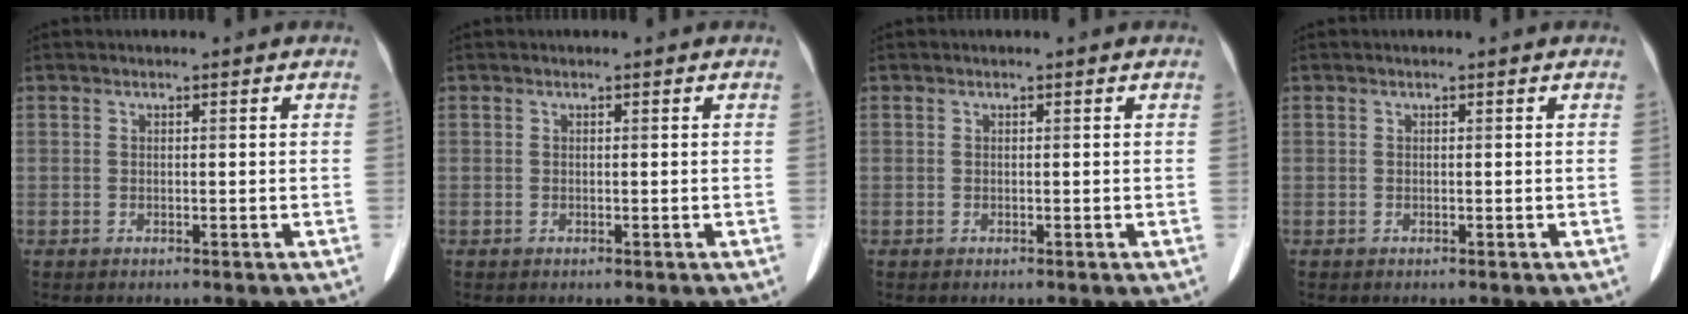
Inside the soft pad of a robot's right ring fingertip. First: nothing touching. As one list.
[{"total": 0.0}, {"total": 0.0}, {"total": 0.0}]